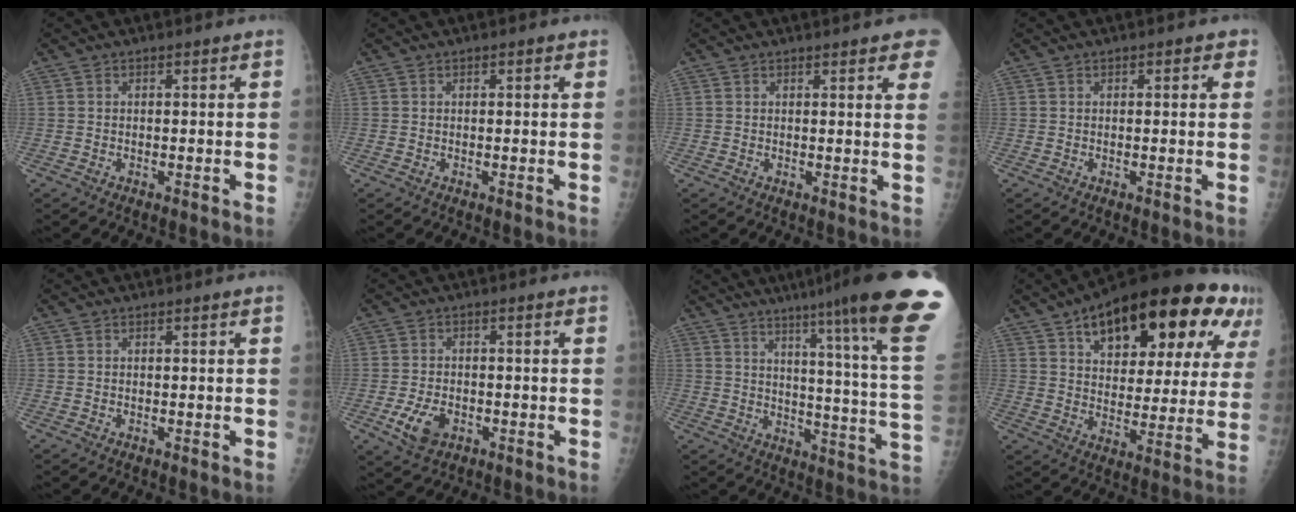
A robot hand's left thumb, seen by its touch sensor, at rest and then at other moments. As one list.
[{"total": 0.7, "force": [0.3, 0.3, 0.6], "torque": [-0.007, 0.001, 0.002]}, {"total": 7.5, "force": [5.0, 1.5, 5.4], "torque": [-0.048, -0.007, 0.050]}, {"total": 1.9, "force": [0.8, 1.0, 1.3], "torque": [-0.005, 0.002, 0.006]}, {"total": 0.0}, {"total": 5.9, "force": [-2.3, 3.8, 3.8], "torque": [-0.069, 0.004, -0.037]}, {"total": 25.9, "force": [17.8, -0.1, 18.9], "torque": [-0.227, -0.104, 0.230]}, {"total": 28.0, "force": [14.0, 12.8, 20.5], "torque": [-0.260, 0.006, 0.201]}]